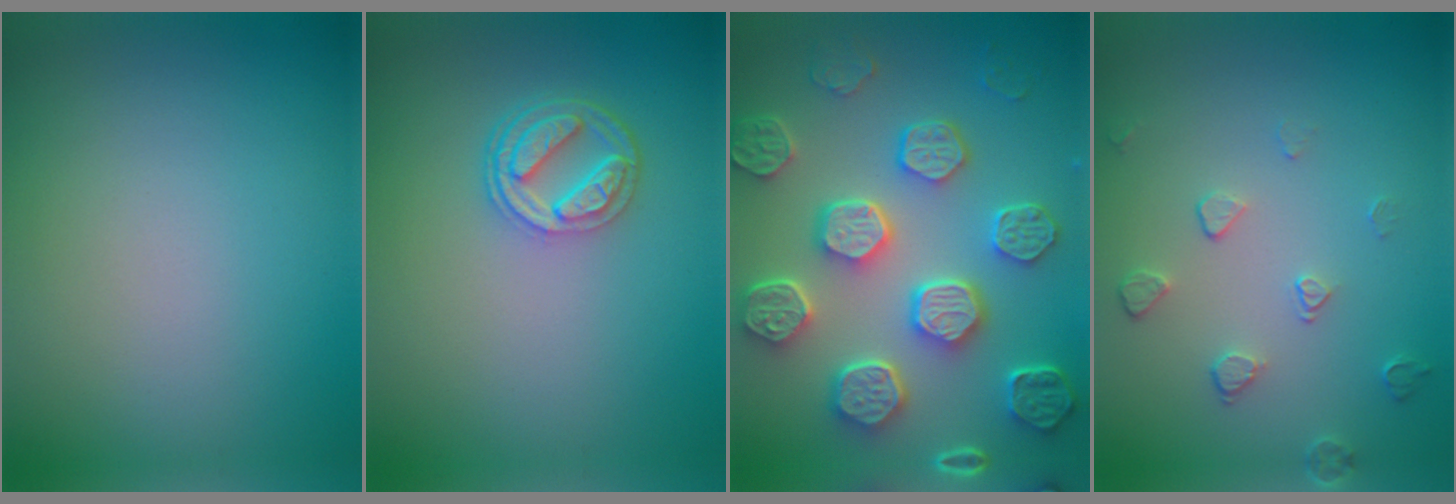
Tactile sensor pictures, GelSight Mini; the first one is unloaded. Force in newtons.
{"total": 4.0, "press": 3.1, "slide": 2.5}
{"total": 8.3, "press": 6.5, "slide": 5.2}
{"total": 1.6, "press": 1.1, "slide": 1.2}